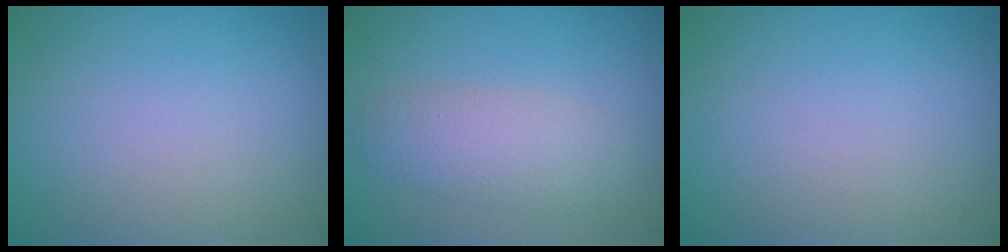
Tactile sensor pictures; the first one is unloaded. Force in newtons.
{"total": 3.2, "press": 3.2, "slide": 0.2}
{"total": 0.0}